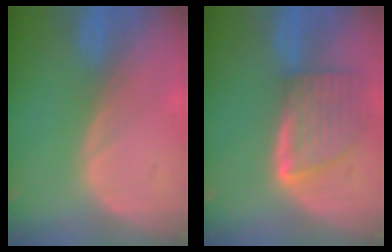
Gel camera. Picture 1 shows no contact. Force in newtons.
{"total": 8.2, "press": 7.4, "slide": 3.4}